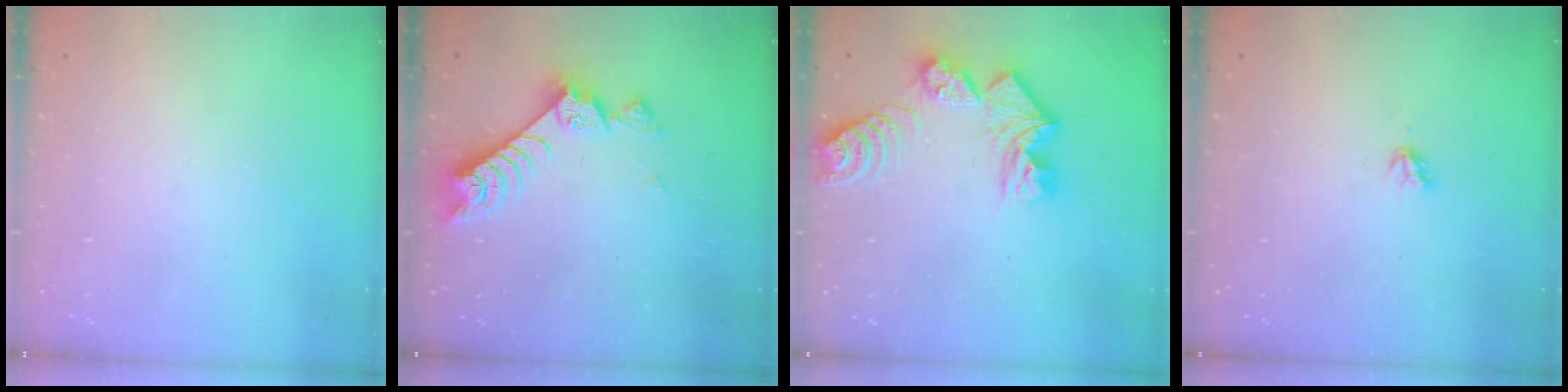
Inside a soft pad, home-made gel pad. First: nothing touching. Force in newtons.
{"total": 7.7, "press": 7.6, "slide": 1.2}
{"total": 14.4, "press": 14.3, "slide": 1.6}
{"total": 2.8, "press": 2.8, "slide": 0.3}